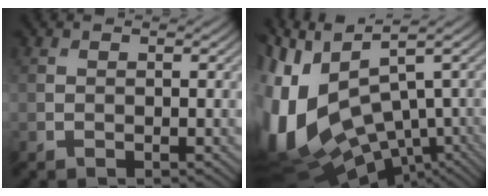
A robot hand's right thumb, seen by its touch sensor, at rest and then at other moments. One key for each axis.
{"total": 17.0, "fx": -0.3, "fy": 9.4, "fz": 14.2, "tx": -0.343, "ty": -0.035, "tz": 0.034}